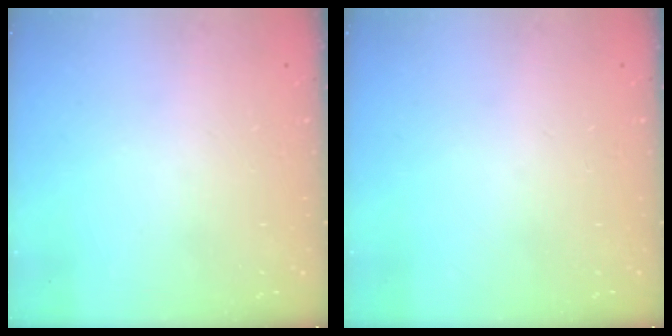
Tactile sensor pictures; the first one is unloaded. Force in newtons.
{"total": 0.0}